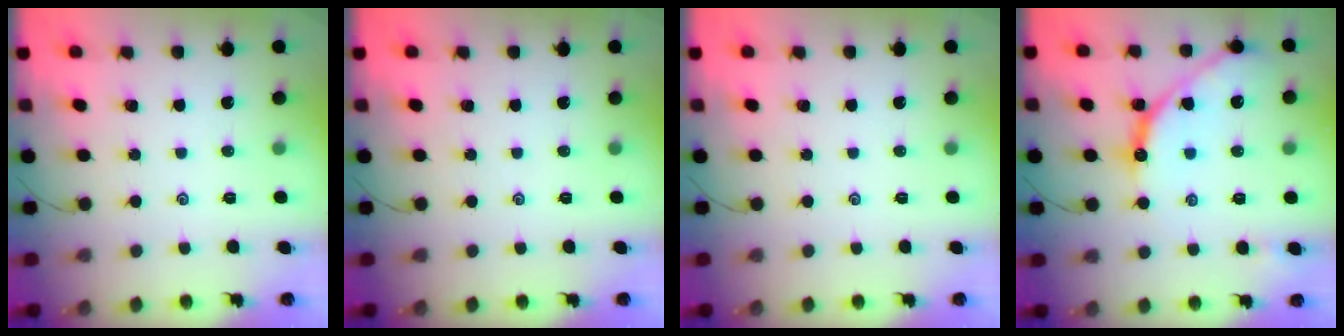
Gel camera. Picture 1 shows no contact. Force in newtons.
{"total": 0.0}
{"total": 0.0}
{"total": 12.5, "press": 12.5, "slide": 1.0}